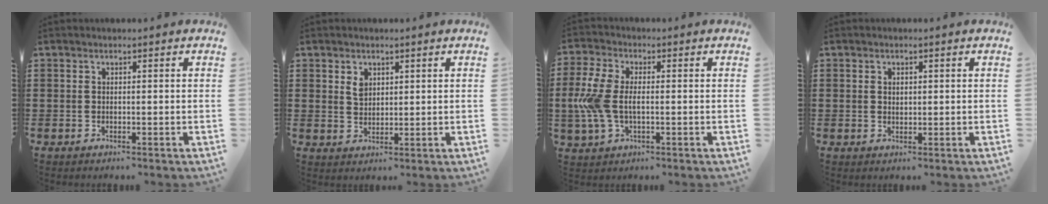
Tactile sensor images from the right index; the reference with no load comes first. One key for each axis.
{"total": 2.3, "fx": 1.3, "fy": 1.6, "fz": 1.1, "tx": -0.018, "ty": 0.000, "tz": 0.024}
{"total": 7.6, "fx": -0.4, "fy": 4.1, "fz": 6.4, "tx": -0.166, "ty": -0.005, "tz": -0.017}
{"total": 0.9, "fx": 0.3, "fy": 0.6, "fz": 0.6, "tx": -0.014, "ty": 0.005, "tz": 0.006}